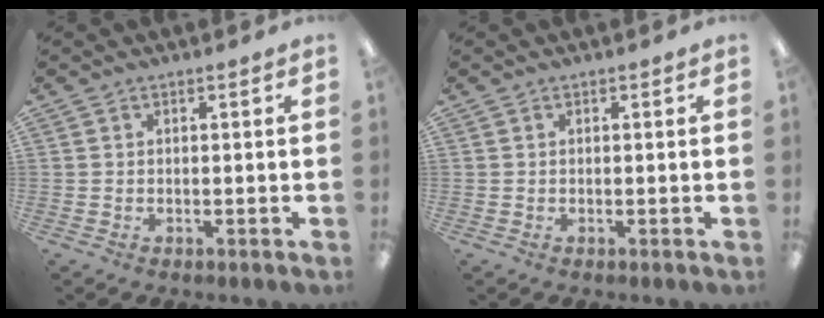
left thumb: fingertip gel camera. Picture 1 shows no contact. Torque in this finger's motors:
{"motor_torque": [0.00, 0.00, 0.00, 0.00, 0.00]}